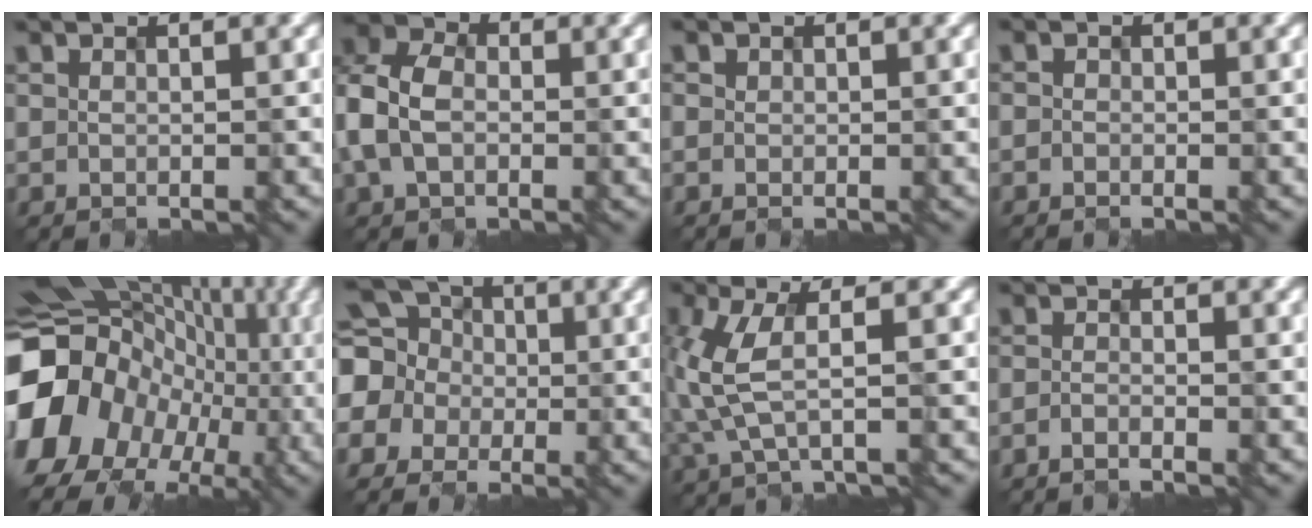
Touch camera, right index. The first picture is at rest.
{"total": 5.4, "force": [-1.7, 3.9, 3.3], "torque": [-0.108, -0.001, -0.011]}
{"total": 1.5, "force": [-0.7, -0.8, -1.1], "torque": [0.003, -0.009, 0.011]}
{"total": 1.8, "force": [-1.2, -0.8, -1.0], "torque": [0.004, -0.008, 0.000]}
{"total": 17.9, "force": [-5.0, 15.3, 7.8], "torque": [-0.178, -0.017, -0.091]}
{"total": 7.6, "force": [0.3, 7.2, 2.3], "torque": [-0.092, 0.019, -0.003]}
{"total": 4.3, "force": [-1.2, 1.5, 3.8], "torque": [-0.137, -0.009, 0.005]}
{"total": 2.1, "force": [-2.0, -0.7, -0.4], "torque": [-0.004, -0.007, -0.019]}